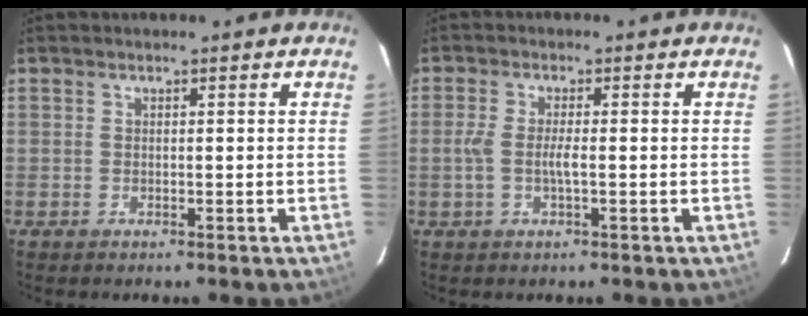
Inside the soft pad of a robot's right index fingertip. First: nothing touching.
{"total": 3.7, "force": [-0.8, 0.6, 3.6], "torque": [-0.072, 0.001, -0.016]}